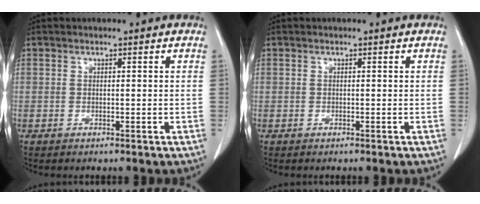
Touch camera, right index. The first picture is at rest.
{"total": 0.0}